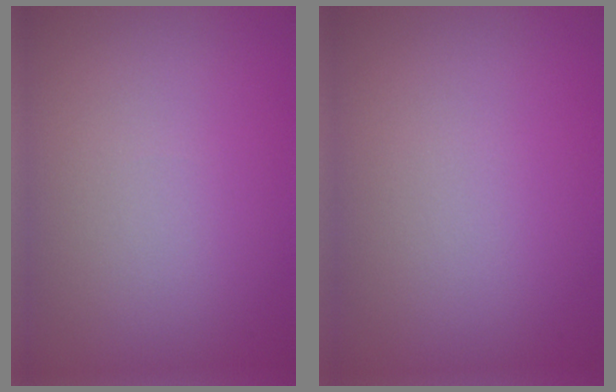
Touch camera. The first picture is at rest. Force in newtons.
{"total": 0.0}